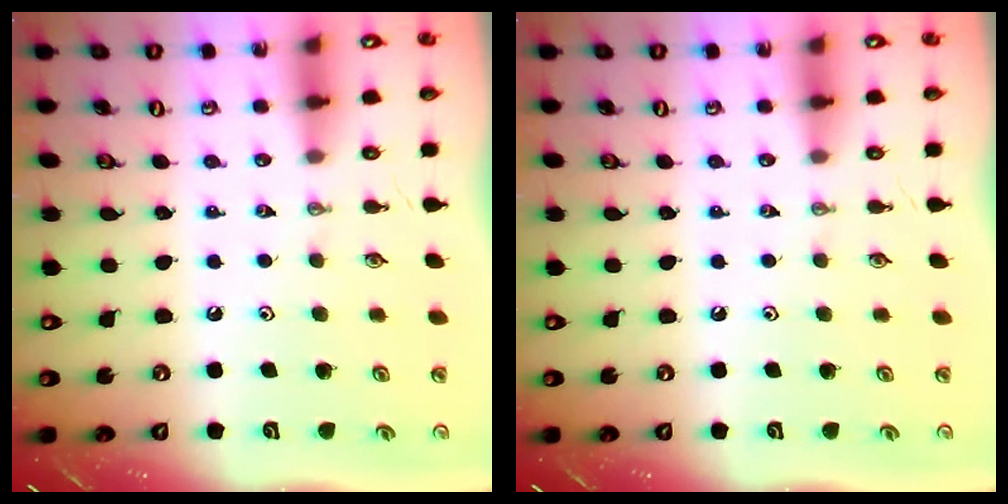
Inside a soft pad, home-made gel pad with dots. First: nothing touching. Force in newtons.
{"total": 0.0}